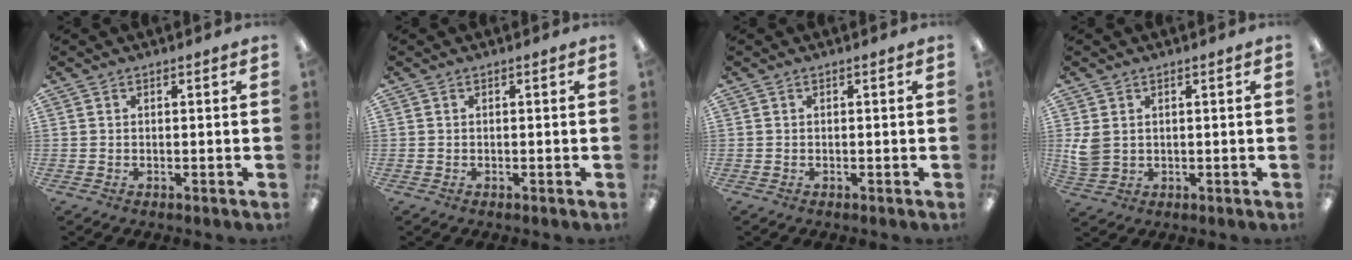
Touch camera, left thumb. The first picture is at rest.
{"total": 0.0}
{"total": 0.0}
{"total": 4.4, "force": [1.4, 3.4, 2.3], "torque": [-0.046, 0.000, 0.028]}